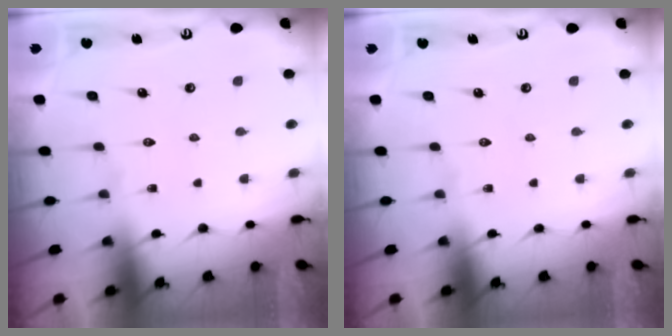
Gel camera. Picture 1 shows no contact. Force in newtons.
{"total": 0.0}